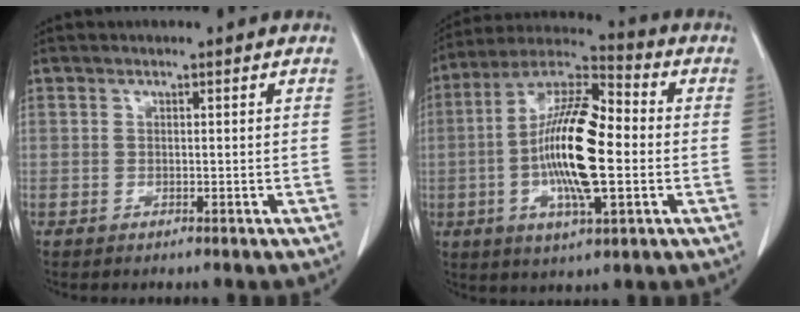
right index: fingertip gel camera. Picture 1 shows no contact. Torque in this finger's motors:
{"motor_torque": [0.94, -0.26, 0.94, 0.21]}